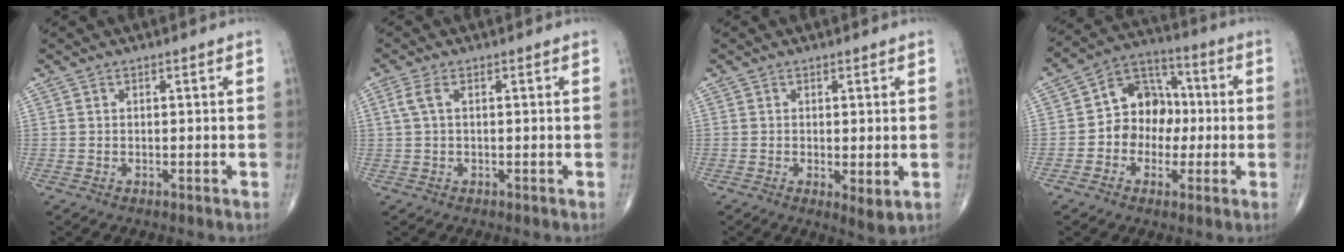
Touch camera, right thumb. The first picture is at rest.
{"total": 2.5, "force": [0.6, 1.0, 2.3], "torque": [-0.067, 0.011, 0.013]}
{"total": 3.5, "force": [-0.4, 1.1, 3.3], "torque": [-0.054, -0.015, -0.006]}
{"total": 11.4, "force": [-1.0, 9.2, 6.7], "torque": [-0.066, 0.038, -0.029]}